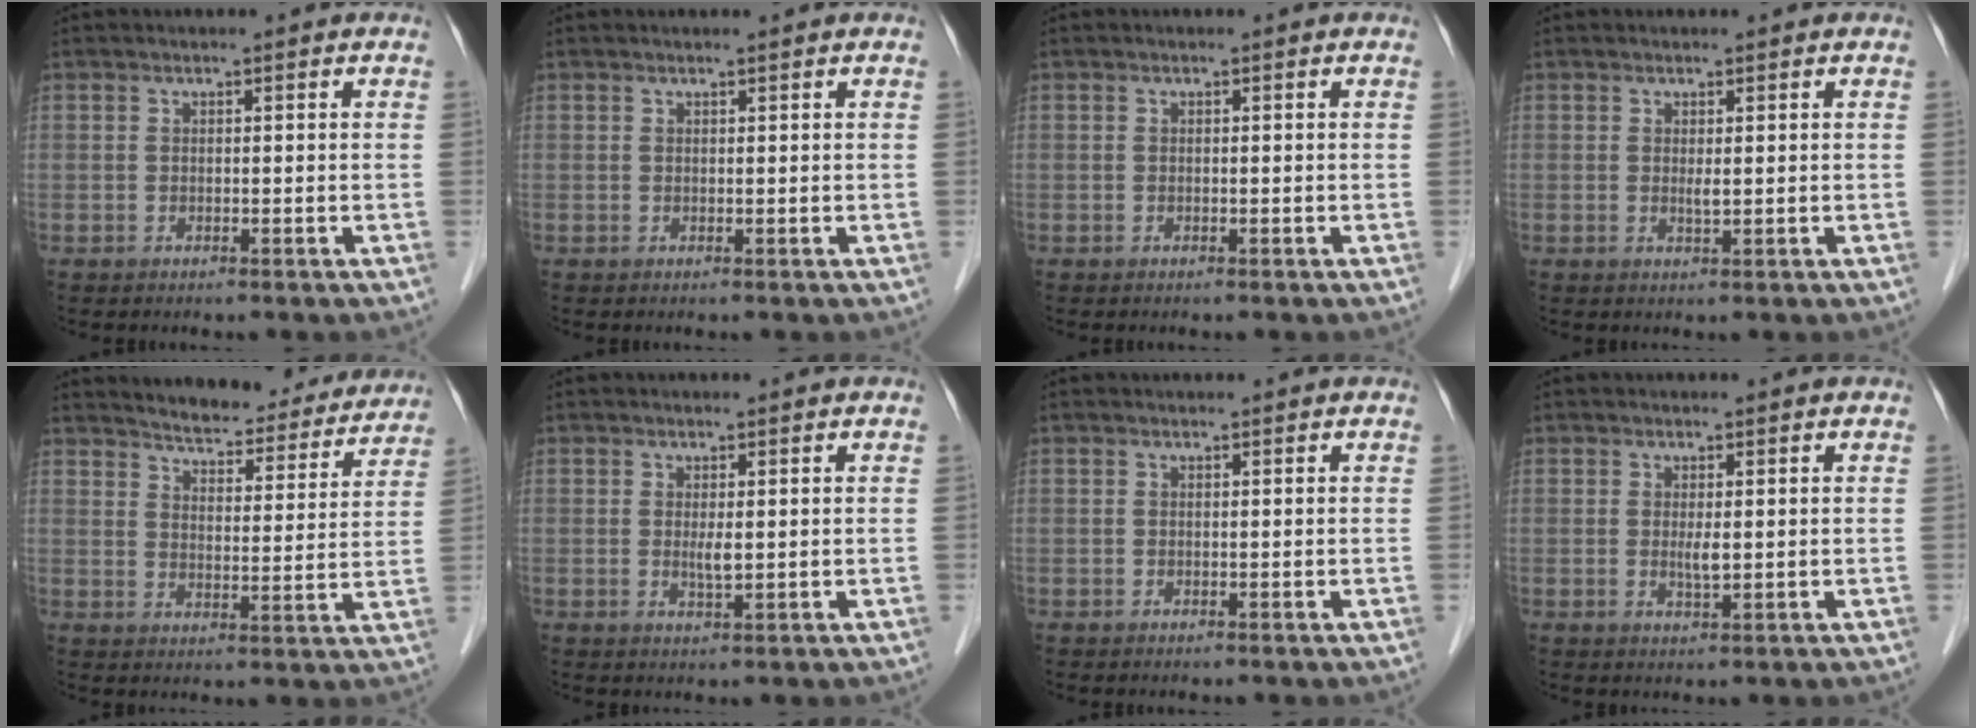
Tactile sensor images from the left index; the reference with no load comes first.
{"total": 1.0, "force": [0.8, -0.1, 0.5], "torque": [-0.008, 0.005, 0.016]}
{"total": 0.0}
{"total": 1.0, "force": [0.3, 0.1, 1.0], "torque": [-0.023, -0.002, 0.007]}
{"total": 17.7, "force": [16.5, 3.9, 4.8], "torque": [-0.045, -0.016, 0.203]}
{"total": 1.7, "force": [0.3, 0.2, 1.7], "torque": [-0.035, -0.004, 0.009]}
{"total": 0.6, "force": [0.5, 0.0, 0.1], "torque": [-0.004, 0.008, 0.010]}
{"total": 1.7, "force": [0.3, 0.2, 1.7], "torque": [-0.035, -0.004, 0.008]}